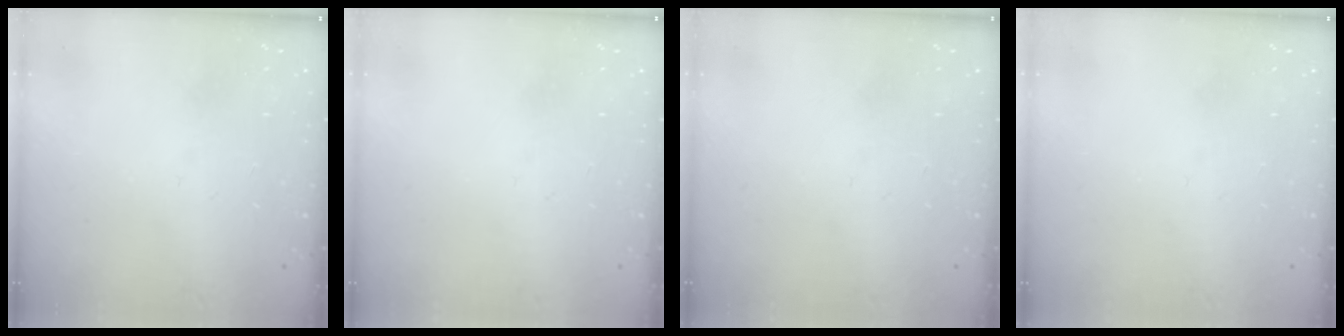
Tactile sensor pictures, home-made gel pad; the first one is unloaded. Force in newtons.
{"total": 0.0}
{"total": 0.0}
{"total": 0.0}